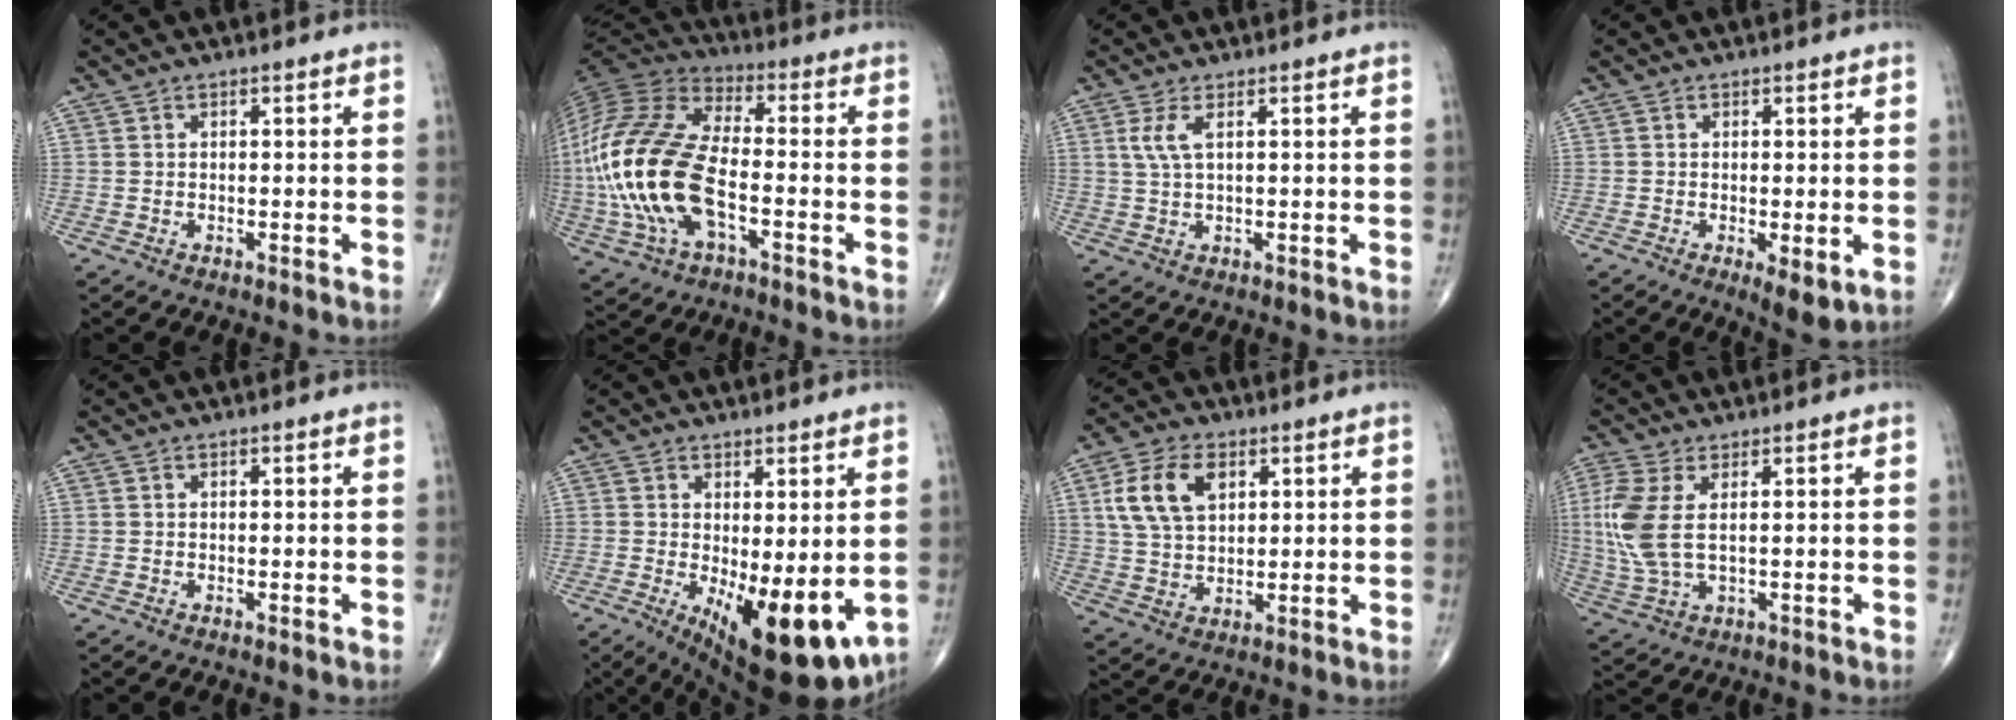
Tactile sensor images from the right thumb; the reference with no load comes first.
{"total": 22.3, "force": [-4.6, 10.9, 18.9], "torque": [-0.426, 0.014, -0.085]}
{"total": 3.4, "force": [1.2, 1.0, 3.1], "torque": [-0.079, 0.004, 0.030]}
{"total": 4.6, "force": [-1.2, 1.6, 4.1], "torque": [-0.064, -0.014, -0.014]}
{"total": 0.0}
{"total": 14.3, "force": [-2.7, 5.5, 12.9], "torque": [-0.185, -0.030, -0.021]}
{"total": 10.5, "force": [3.7, 6.6, 7.3], "torque": [-0.133, -0.002, 0.072]}
{"total": 9.8, "force": [1.7, 4.6, 8.5], "torque": [-0.227, -0.002, 0.041]}